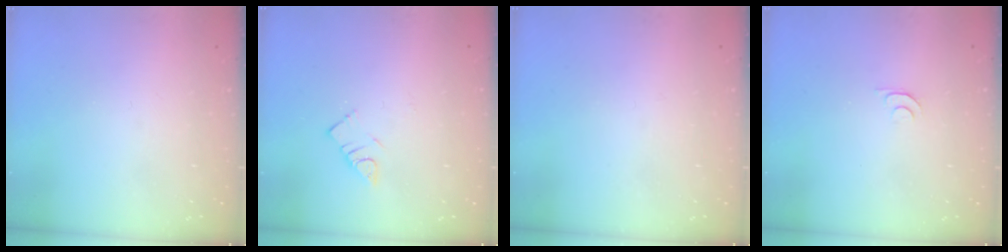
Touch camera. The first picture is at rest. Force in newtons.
{"total": 3.8, "press": 3.7, "slide": 0.5}
{"total": 2.8, "press": 2.8, "slide": 0.4}
{"total": 4.8, "press": 4.7, "slide": 0.6}